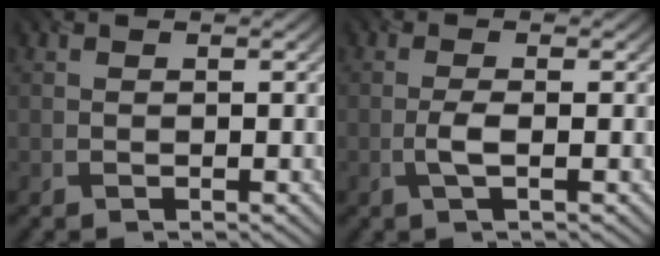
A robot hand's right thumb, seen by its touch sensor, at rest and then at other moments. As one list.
[{"total": 2.2, "force": [-0.6, 0.4, 2.1], "torque": [-0.046, 0.004, -0.017]}]